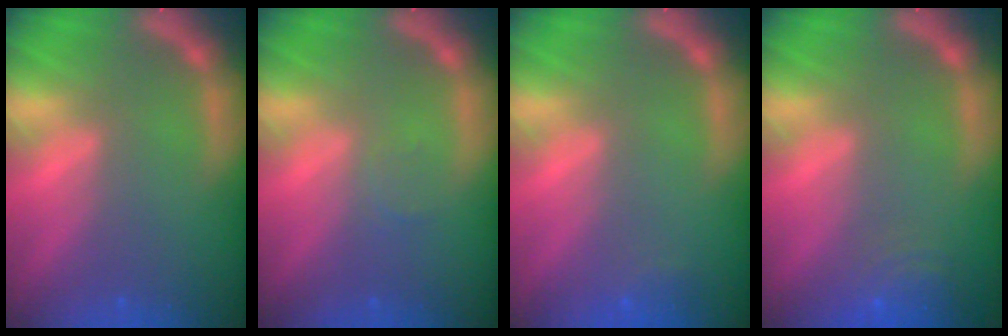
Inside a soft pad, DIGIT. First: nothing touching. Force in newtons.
{"total": 1.0}
{"total": 1.4}
{"total": 4.5}